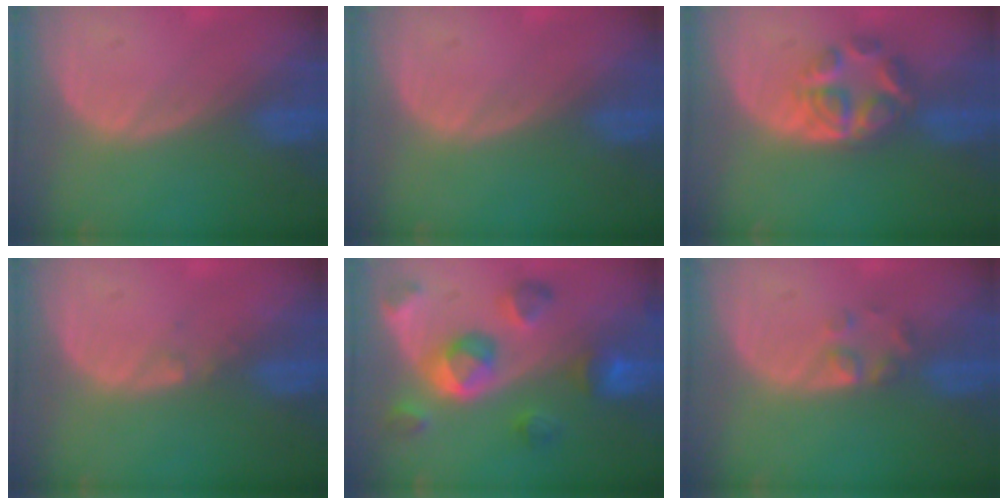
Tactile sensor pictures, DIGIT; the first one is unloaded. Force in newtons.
{"total": 0.0}
{"total": 5.6, "press": 5.3, "slide": 2.0}
{"total": 0.6, "press": 0.5, "slide": 0.4}
{"total": 9.3, "press": 8.5, "slide": 3.9}
{"total": 2.0, "press": 2.0, "slide": 0.2}